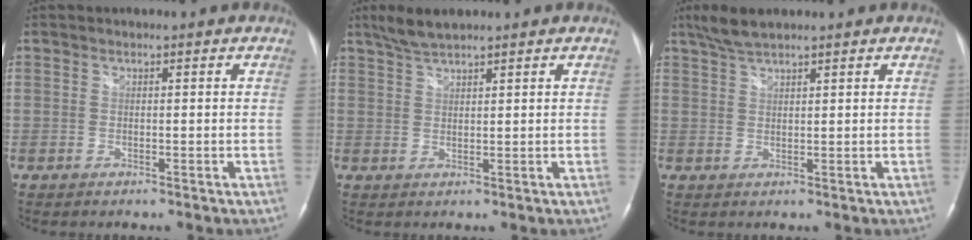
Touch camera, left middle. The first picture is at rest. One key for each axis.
{"total": 3.7, "fx": 3.2, "fy": 0.3, "fz": 1.8, "tx": -0.044, "ty": 0.007, "tz": 0.065}
{"total": 3.9, "fx": 3.3, "fy": 0.5, "fz": 2.0, "tx": -0.050, "ty": 0.009, "tz": 0.067}